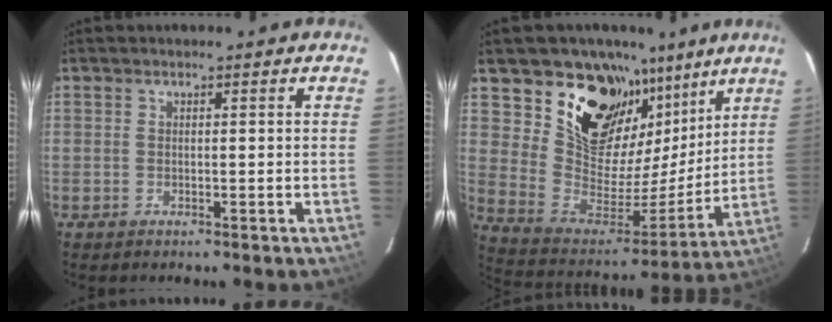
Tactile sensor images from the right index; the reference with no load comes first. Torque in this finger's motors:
{"motor_torque": [0.54, 0.48, 0.34, 0.10]}